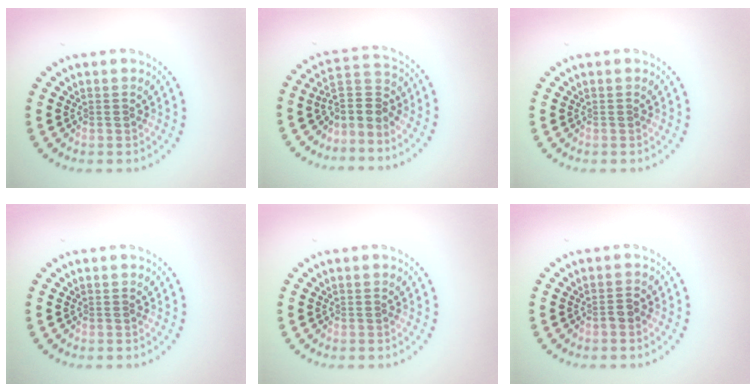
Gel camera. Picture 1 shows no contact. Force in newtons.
{"total": 3.1, "press": 2.2, "slide": 2.2}
{"total": 0.0}
{"total": 0.0}
{"total": 0.0}
{"total": 0.9, "press": 0.8, "slide": 0.4}